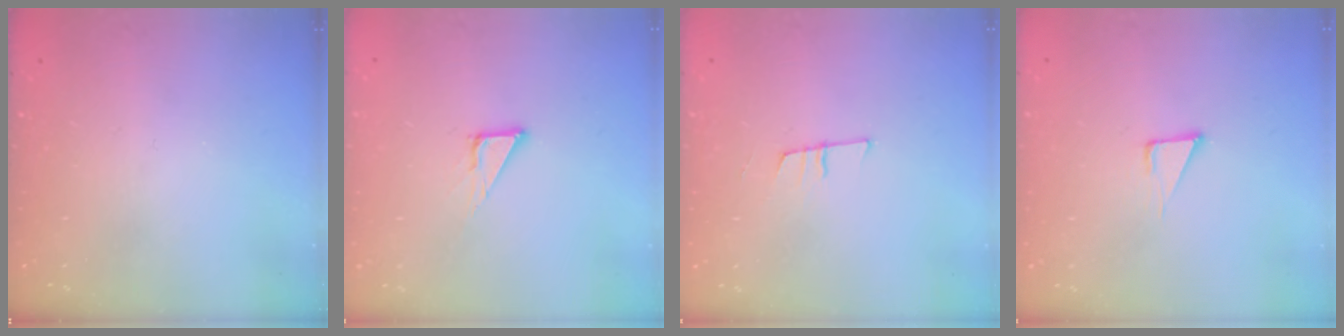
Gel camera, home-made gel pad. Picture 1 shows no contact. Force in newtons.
{"total": 4.8, "press": 4.8, "slide": 0.3}
{"total": 6.4, "press": 5.7, "slide": 2.9}
{"total": 5.3, "press": 5.3, "slide": 0.3}